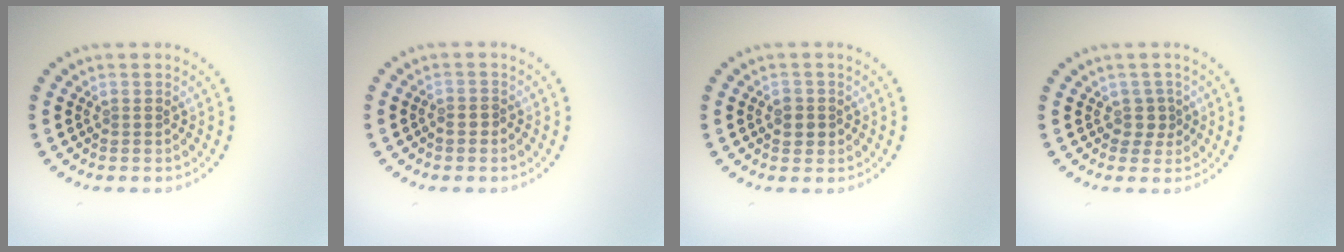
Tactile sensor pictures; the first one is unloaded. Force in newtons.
{"total": 0.6, "press": 0.4, "slide": 0.3}
{"total": 1.7, "press": 1.6, "slide": 0.3}
{"total": 1.2, "press": 0.9, "slide": 0.8}